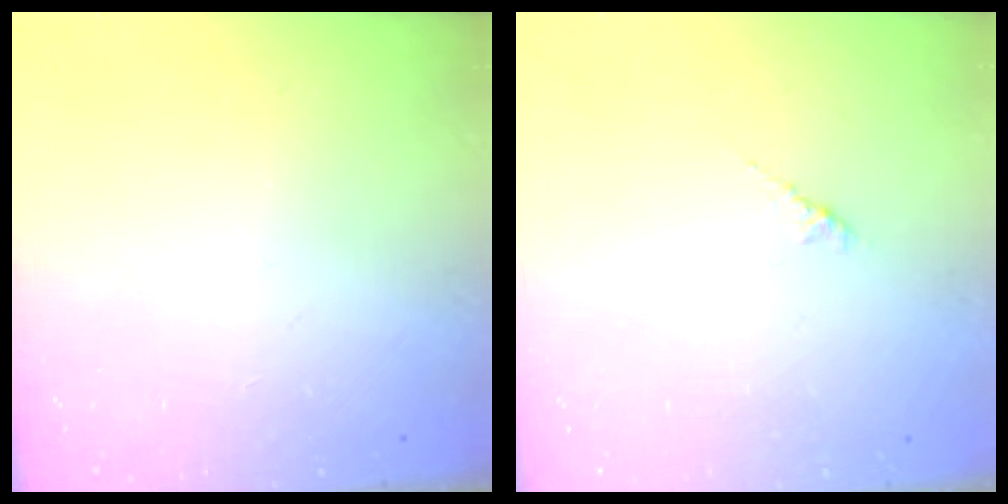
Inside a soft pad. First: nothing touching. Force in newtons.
{"total": 1.5, "press": 1.4, "slide": 0.5}